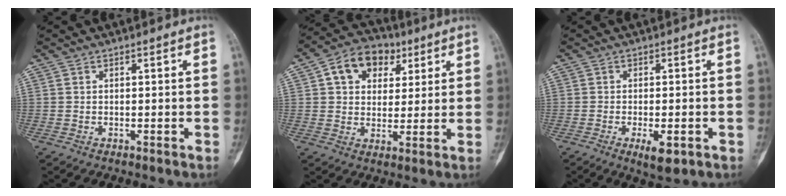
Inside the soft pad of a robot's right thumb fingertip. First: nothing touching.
{"total": 11.5, "force": [4.5, 8.5, 6.3], "torque": [-0.068, 0.002, 0.068]}
{"total": 4.8, "force": [-2.0, 1.9, 4.0], "torque": [-0.060, 0.000, -0.023]}